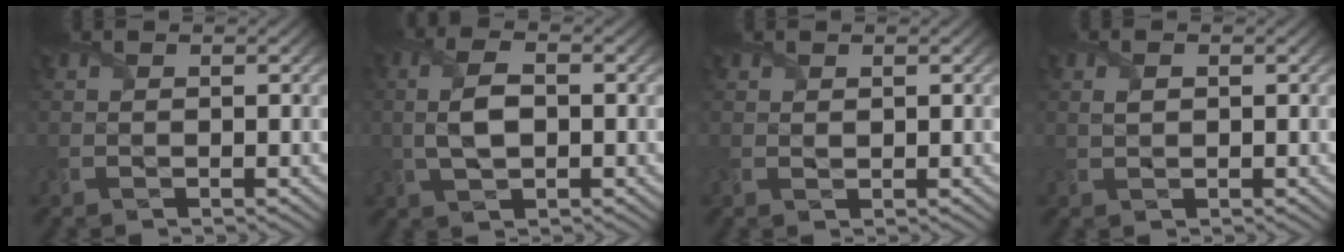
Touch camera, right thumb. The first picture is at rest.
{"total": 5.0, "force": [-0.2, 2.6, 4.3], "torque": [-0.103, 0.002, -0.006]}
{"total": 0.5, "force": [0.4, 0.3, 0.2], "torque": [-0.008, -0.002, 0.009]}
{"total": 1.4, "force": [0.4, 0.8, 1.1], "torque": [-0.027, -0.001, 0.008]}